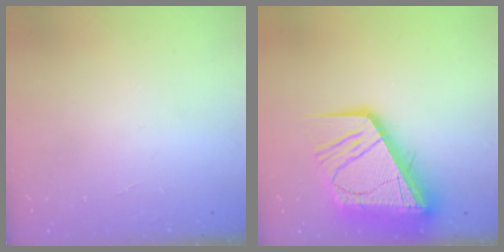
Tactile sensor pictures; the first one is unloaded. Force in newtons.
{"total": 22.6, "press": 22.4, "slide": 2.8}